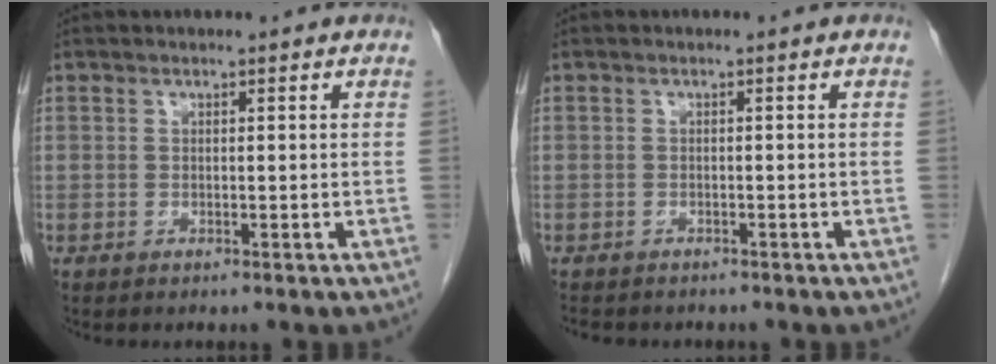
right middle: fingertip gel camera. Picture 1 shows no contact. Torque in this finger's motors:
{"motor_torque": [0.06, -0.01, -0.01, 0.01]}